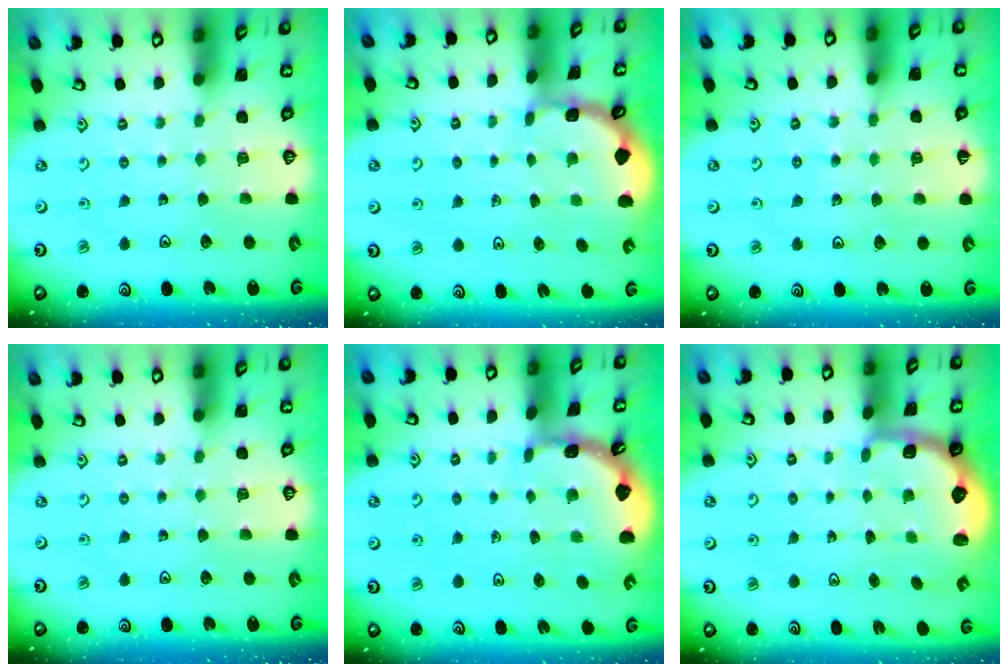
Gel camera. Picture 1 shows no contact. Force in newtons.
{"total": 1.6, "press": 1.6, "slide": 0.1}
{"total": 5.2, "press": 5.1, "slide": 1.0}
{"total": 0.0}
{"total": 1.7, "press": 1.7, "slide": 0.1}
{"total": 2.5, "press": 1.9, "slide": 1.7}